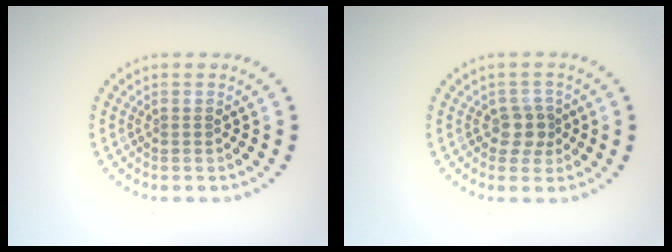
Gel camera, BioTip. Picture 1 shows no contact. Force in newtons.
{"total": 2.1, "press": 1.8, "slide": 1.1}